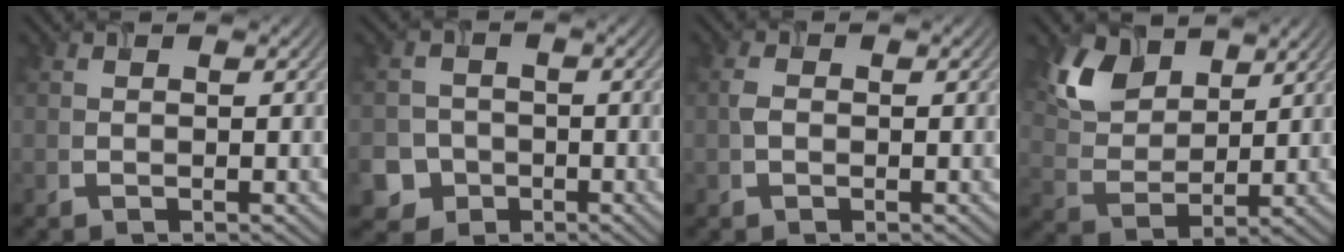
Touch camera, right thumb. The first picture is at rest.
{"total": 5.4, "force": [-2.5, 4.6, 1.2], "torque": [-0.022, -0.008, -0.067]}
{"total": 1.1, "force": [-0.2, 0.8, 0.8], "torque": [-0.016, 0.004, -0.006]}
{"total": 7.8, "force": [4.8, 4.4, 4.2], "torque": [-0.102, -0.001, 0.097]}